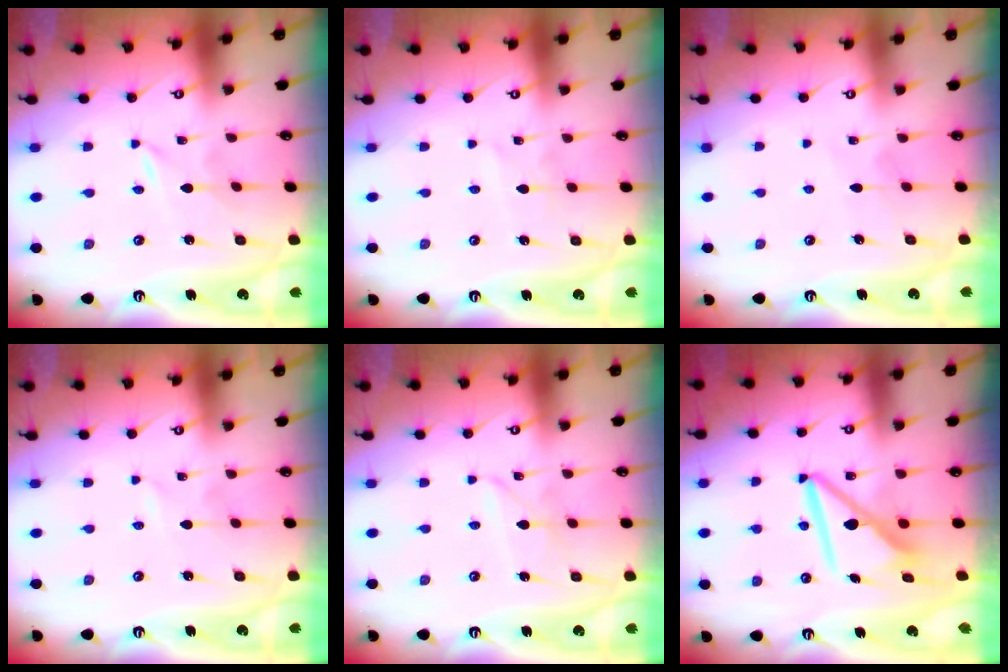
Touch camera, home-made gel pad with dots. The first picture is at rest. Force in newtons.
{"total": 1.6, "press": 1.6, "slide": 0.1}
{"total": 4.3, "press": 4.3, "slide": 0.5}
{"total": 0.0}
{"total": 4.0, "press": 4.0, "slide": 0.2}
{"total": 10.2, "press": 10.2, "slide": 1.0}